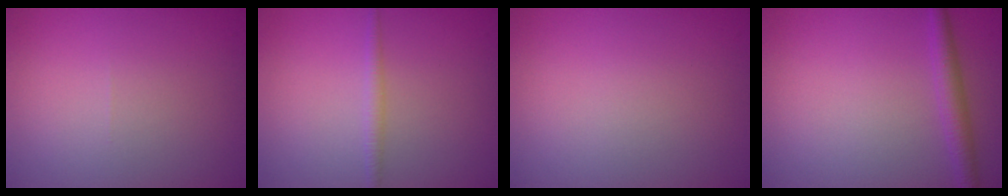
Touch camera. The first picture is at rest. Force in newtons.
{"total": 1.3, "press": 1.3, "slide": 0.1}
{"total": 0.0}
{"total": 2.3, "press": 2.2, "slide": 0.1}